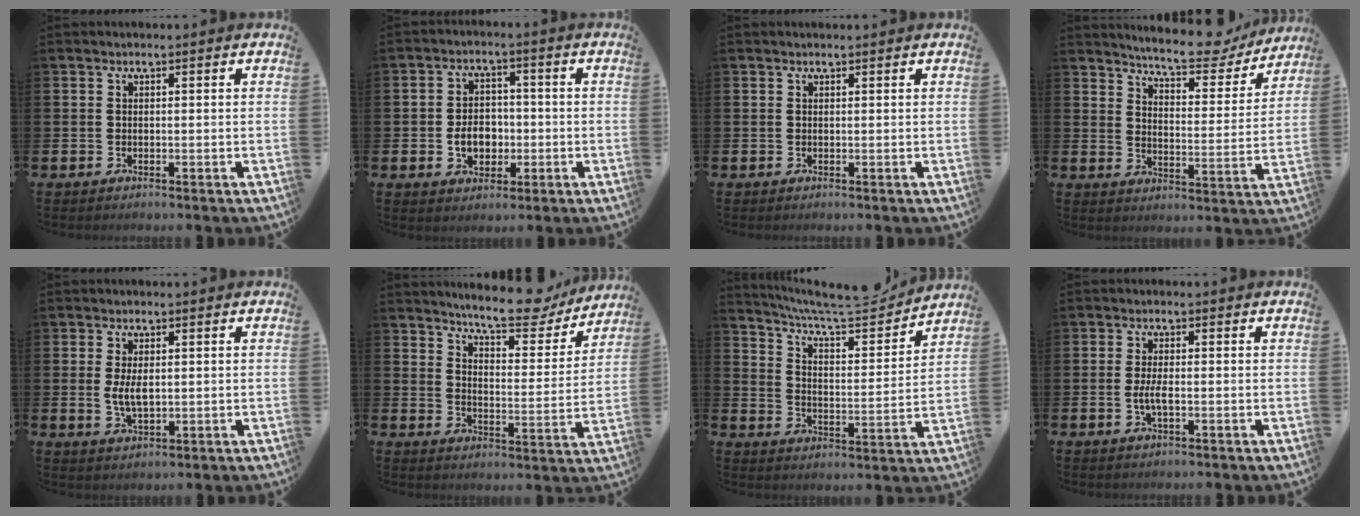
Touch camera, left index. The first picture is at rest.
{"total": 4.9, "force": [-1.1, 3.7, 3.0], "torque": [-0.043, 0.001, -0.026]}
{"total": 0.0}
{"total": 7.9, "force": [7.4, 1.4, 2.4], "torque": [-0.056, -0.054, 0.125]}
{"total": 3.5, "force": [0.4, 1.7, 3.1], "torque": [-0.051, 0.000, 0.004]}
{"total": 8.9, "force": [8.4, 1.5, 2.8], "torque": [-0.058, -0.059, 0.144]}
{"total": 7.8, "force": [7.3, 1.0, 2.6], "torque": [-0.077, -0.055, 0.124]}
{"total": 2.4, "force": [-0.5, 0.6, 2.3], "torque": [-0.053, -0.001, -0.011]}